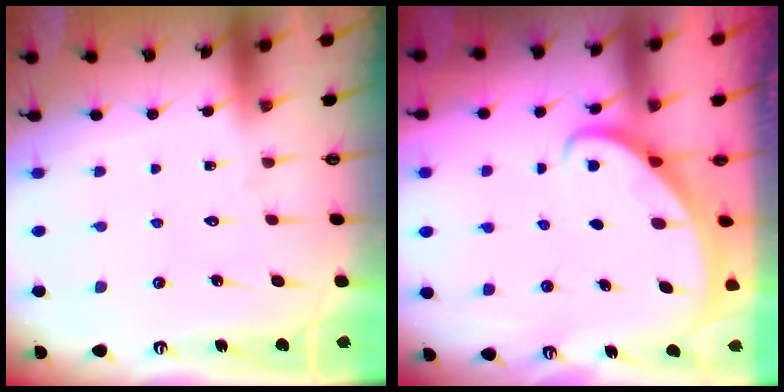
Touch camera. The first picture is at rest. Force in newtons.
{"total": 2.6, "press": 2.6, "slide": 0.3}